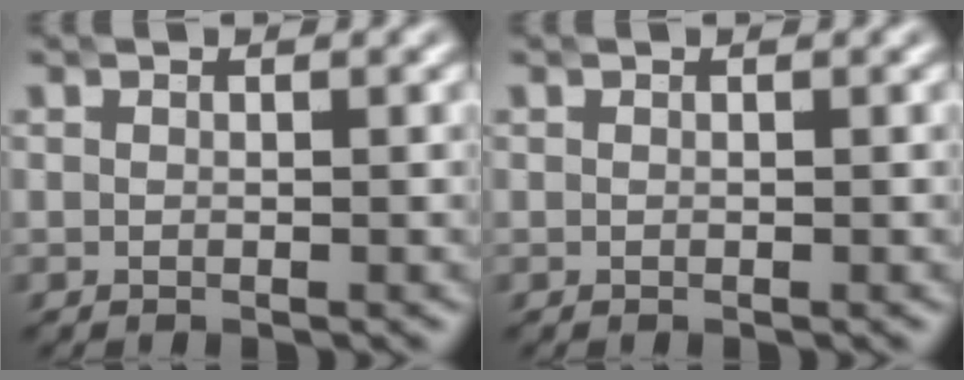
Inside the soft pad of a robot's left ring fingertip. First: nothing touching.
{"total": 0.0}